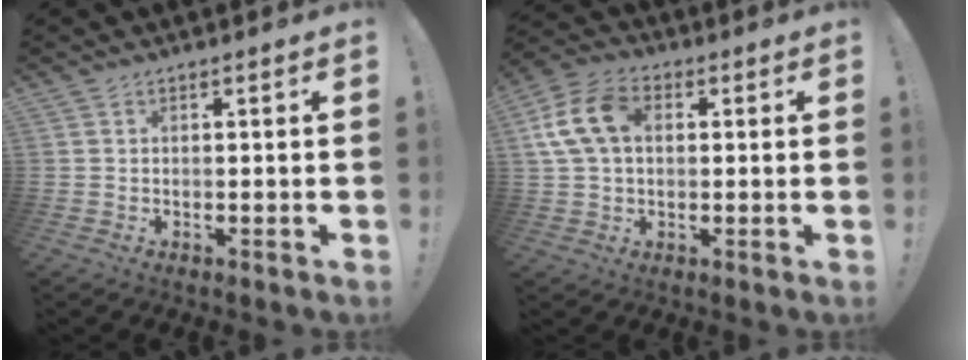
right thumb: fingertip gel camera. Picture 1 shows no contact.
{"total": 13.3, "force": [2.6, 9.1, 9.3], "torque": [-0.186, 0.009, 0.052]}